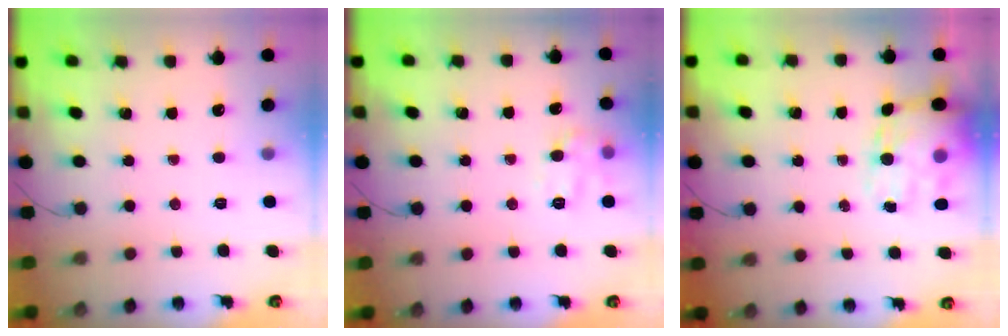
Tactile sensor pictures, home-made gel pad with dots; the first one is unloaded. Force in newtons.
{"total": 9.1, "press": 9.1, "slide": 0.4}
{"total": 15.1, "press": 14.5, "slide": 4.2}